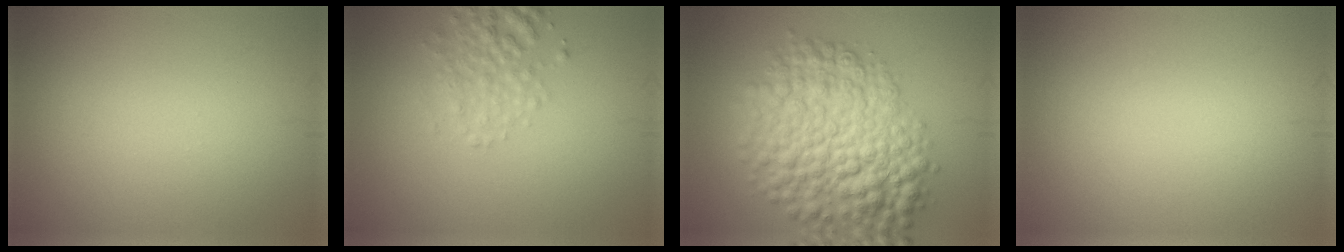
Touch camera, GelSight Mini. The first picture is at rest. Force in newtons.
{"total": 2.7, "press": 2.7, "slide": 0.1}
{"total": 9.9, "press": 9.9, "slide": 0.2}
{"total": 0.0}